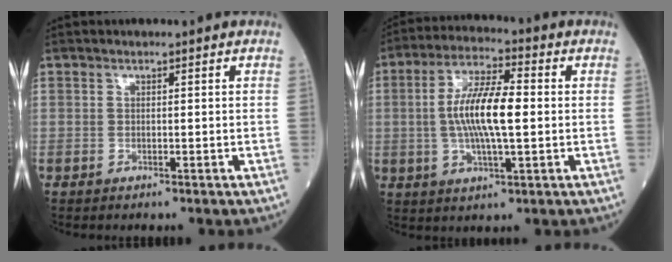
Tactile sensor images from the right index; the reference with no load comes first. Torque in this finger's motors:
{"motor_torque": [1.73, 0.15, 0.89, 0.21]}